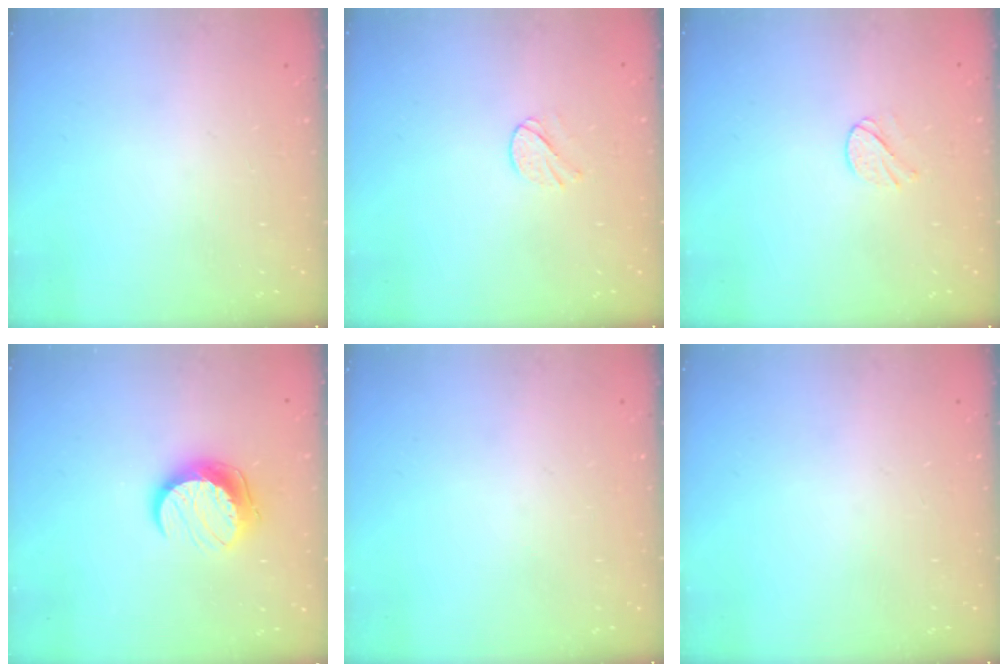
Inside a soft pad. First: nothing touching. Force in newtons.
{"total": 3.7, "press": 3.7, "slide": 0.4}
{"total": 3.7, "press": 3.7, "slide": 0.4}
{"total": 10.9, "press": 10.9, "slide": 0.2}
{"total": 0.0}
{"total": 0.0}